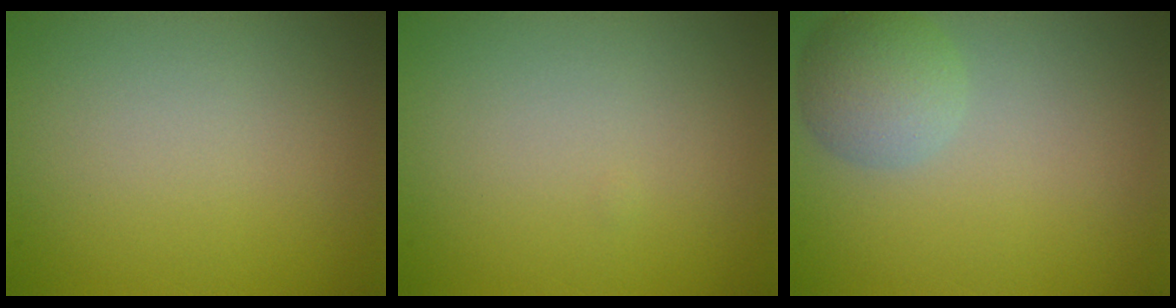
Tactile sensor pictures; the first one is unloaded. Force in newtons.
{"total": 0.0}
{"total": 3.3, "press": 3.2, "slide": 0.3}